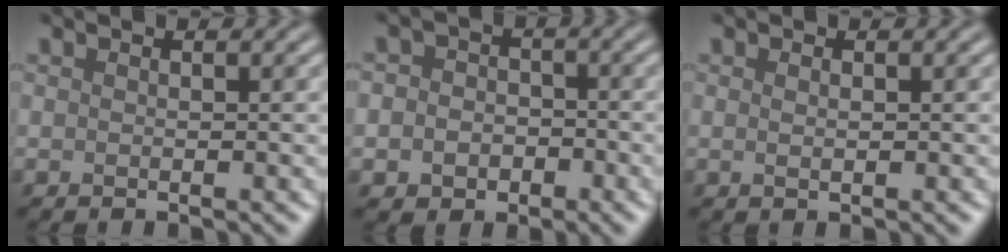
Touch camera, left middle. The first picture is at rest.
{"total": 4.2, "force": [-1.0, 3.7, 1.6], "torque": [-0.003, 0.006, -0.034]}
{"total": 0.6, "force": [0.1, 0.2, 0.6], "torque": [-0.011, 0.001, 0.003]}